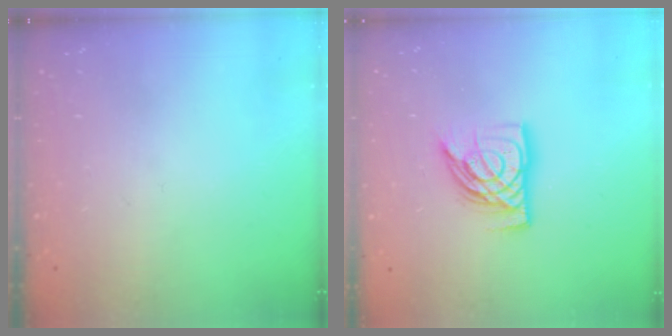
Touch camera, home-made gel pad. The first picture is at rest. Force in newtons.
{"total": 11.3, "press": 11.3, "slide": 1.3}